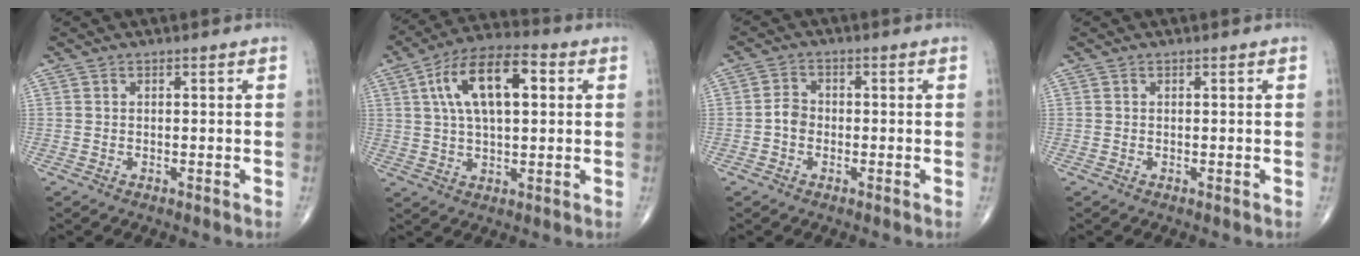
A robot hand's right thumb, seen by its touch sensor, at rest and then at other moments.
{"total": 14.8, "force": [3.8, 6.8, 12.6], "torque": [-0.215, 0.018, 0.061]}
{"total": 2.9, "force": [-0.8, 2.3, 1.5], "torque": [-0.018, 0.011, -0.023]}
{"total": 0.0}